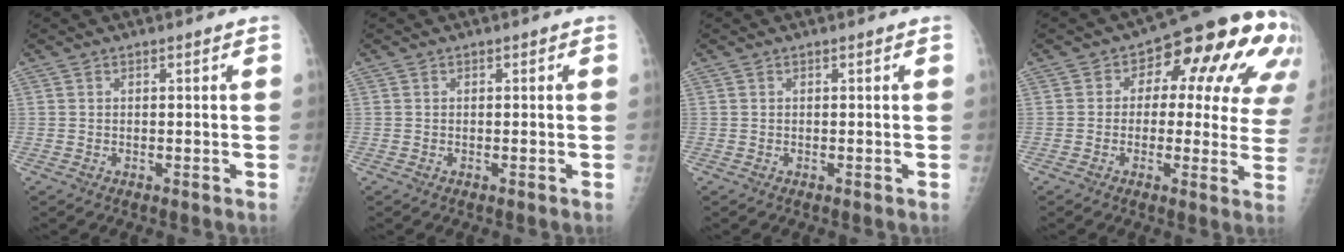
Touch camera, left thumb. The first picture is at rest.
{"total": 0.0}
{"total": 0.0}
{"total": 18.9, "force": [5.9, 10.0, 15.0], "torque": [-0.131, 0.021, 0.063]}